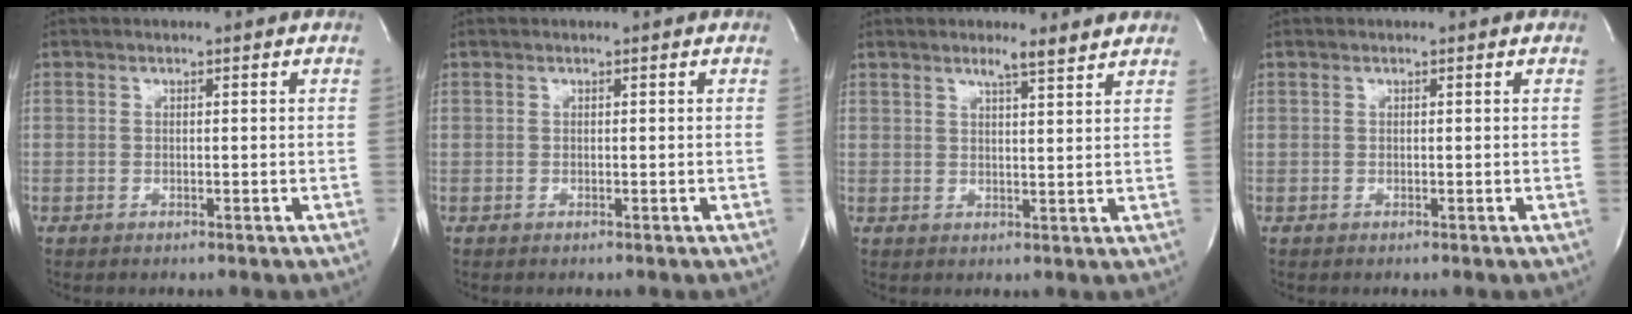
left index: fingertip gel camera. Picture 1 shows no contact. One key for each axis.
{"total": 0.0}
{"total": 4.0, "fx": 3.5, "fy": 0.2, "fz": 1.9, "tx": -0.038, "ty": 0.004, "tz": 0.049}
{"total": 0.0}